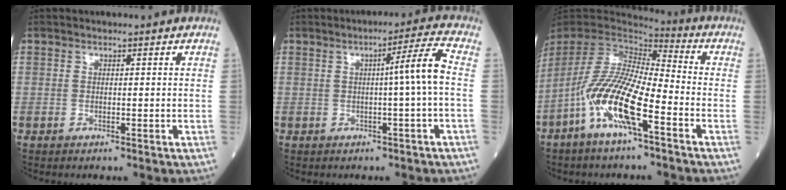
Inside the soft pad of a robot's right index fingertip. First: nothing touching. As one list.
[{"total": 5.4, "force": [-0.1, -1.1, 5.2], "torque": [-0.078, 0.007, 0.000]}, {"total": 14.0, "force": [-6.2, 2.5, 12.3], "torque": [-0.258, -0.010, -0.122]}]